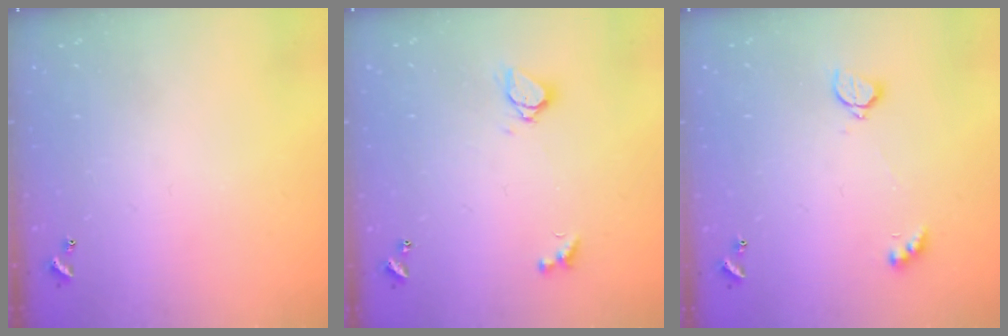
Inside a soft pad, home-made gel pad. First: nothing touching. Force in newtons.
{"total": 2.1, "press": 2.0, "slide": 0.5}
{"total": 2.4, "press": 2.3, "slide": 0.8}